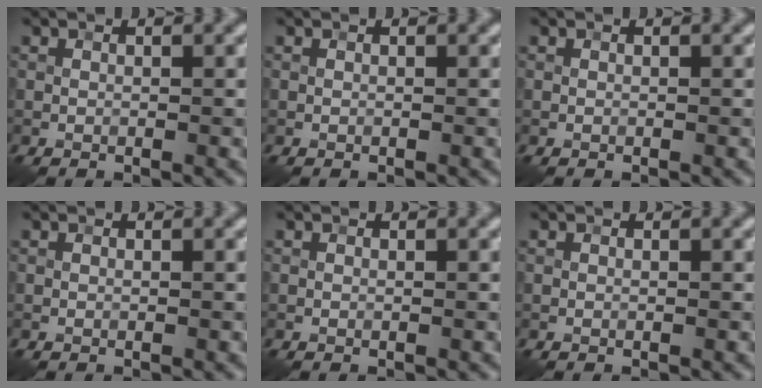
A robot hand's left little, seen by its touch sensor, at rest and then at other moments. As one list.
[{"total": 0.0}, {"total": 0.0}, {"total": 0.0}, {"total": 0.0}, {"total": 0.0}]